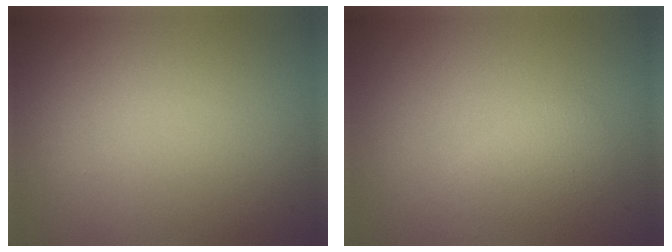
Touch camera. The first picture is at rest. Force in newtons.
{"total": 1.7, "press": 1.7, "slide": 0.1}